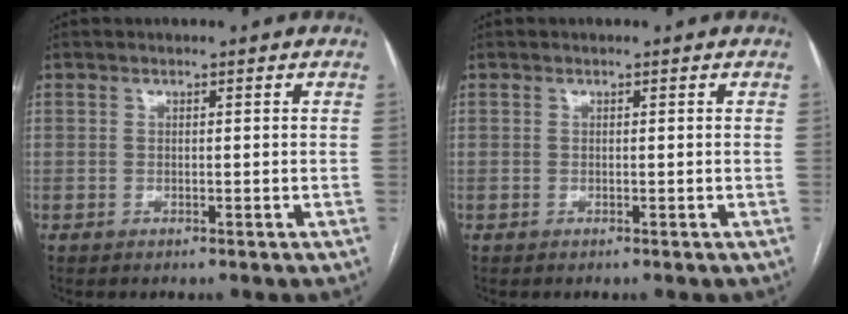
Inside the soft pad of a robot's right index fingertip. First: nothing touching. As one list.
[{"total": 0.0}]